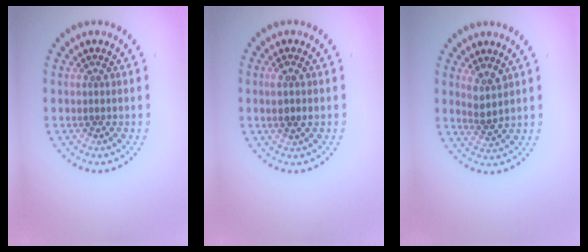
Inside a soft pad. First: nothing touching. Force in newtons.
{"total": 1.3, "press": 1.2, "slide": 0.5}
{"total": 2.1, "press": 1.7, "slide": 1.2}